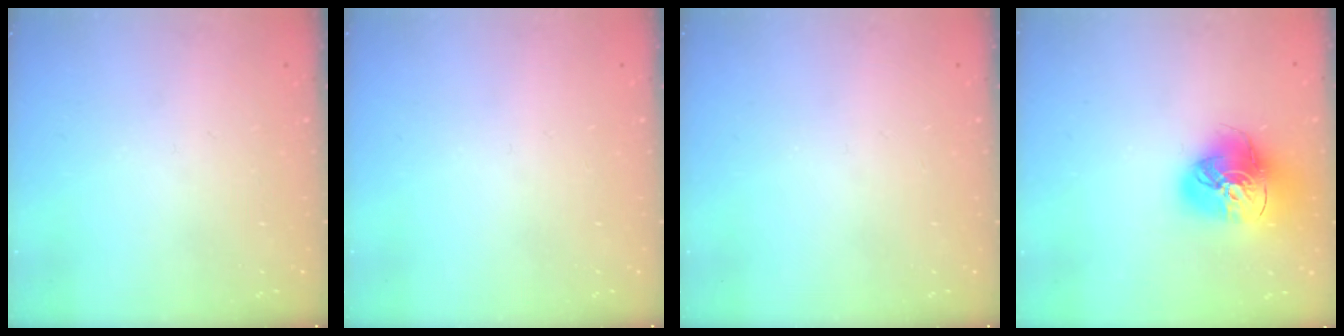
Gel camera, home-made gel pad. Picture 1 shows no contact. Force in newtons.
{"total": 0.0}
{"total": 0.0}
{"total": 17.6, "press": 17.5, "slide": 1.7}